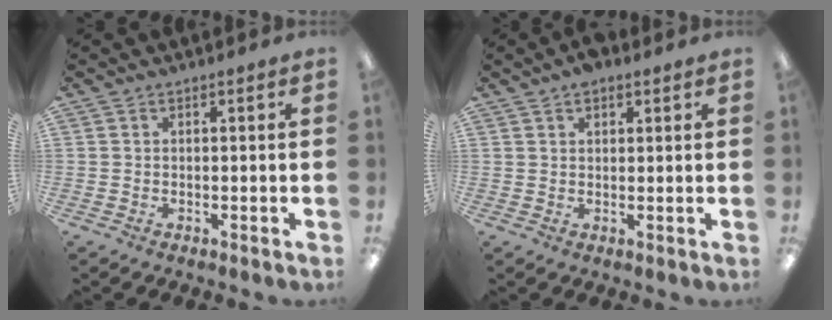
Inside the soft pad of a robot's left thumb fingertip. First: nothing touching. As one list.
[{"total": 2.7, "force": [2.0, 1.2, 1.3], "torque": [-0.021, -0.001, 0.035]}]